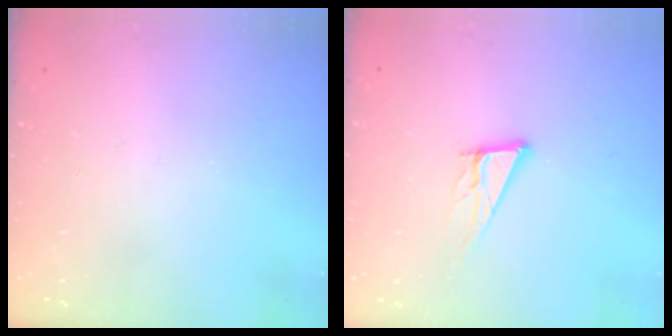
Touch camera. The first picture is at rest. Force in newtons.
{"total": 10.8, "press": 10.5, "slide": 2.6}